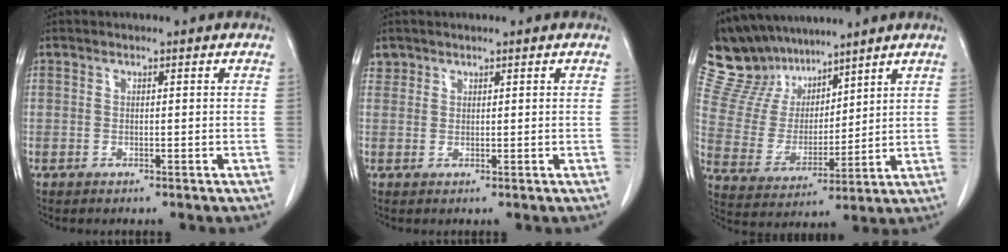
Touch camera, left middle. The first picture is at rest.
{"total": 1.3, "force": [0.9, 0.8, -0.2], "torque": [0.013, 0.005, 0.013]}
{"total": 13.1, "force": [11.4, 5.4, 3.4], "torque": [-0.084, 0.025, 0.226]}